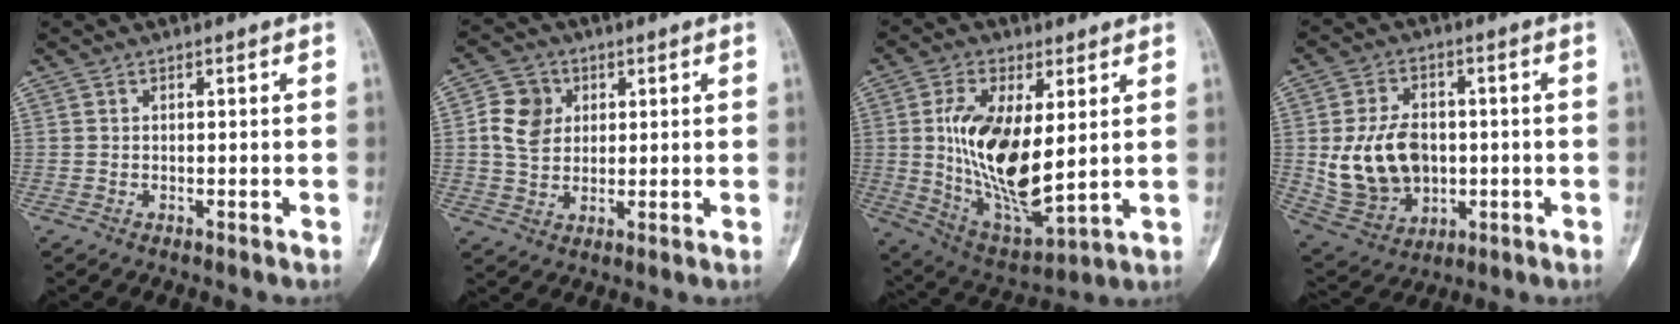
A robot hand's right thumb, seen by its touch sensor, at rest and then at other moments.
{"total": 7.5, "force": [1.6, 6.1, 3.9], "torque": [-0.055, 0.002, 0.029]}
{"total": 18.5, "force": [2.5, 8.3, 16.3], "torque": [-0.289, -0.026, 0.059]}
{"total": 14.4, "force": [-0.3, 10.5, 9.9], "torque": [-0.156, 0.002, 0.014]}